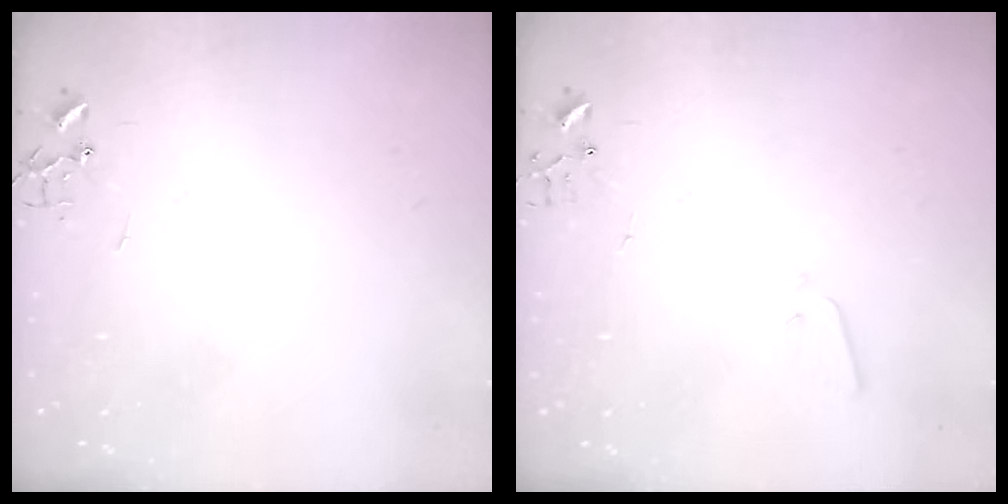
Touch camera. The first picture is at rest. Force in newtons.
{"total": 2.1, "press": 2.0, "slide": 0.4}